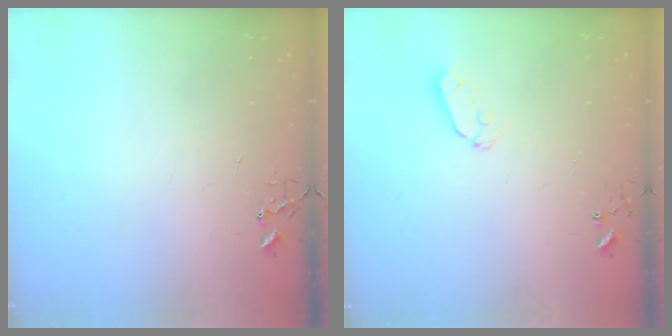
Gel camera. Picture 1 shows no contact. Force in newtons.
{"total": 4.1, "press": 4.1, "slide": 0.1}